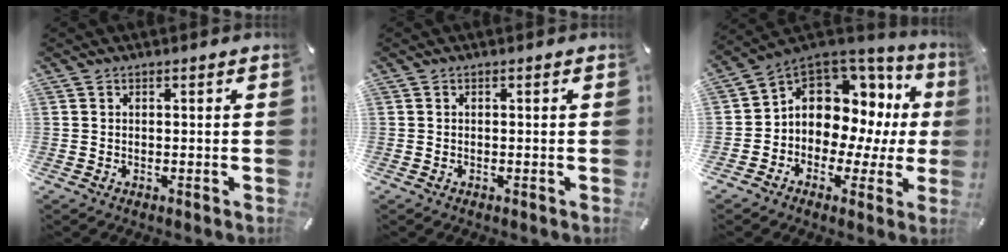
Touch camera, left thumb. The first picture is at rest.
{"total": 0.0}
{"total": 9.6, "force": [2.7, 8.0, 4.5], "torque": [-0.076, -0.040, 0.052]}